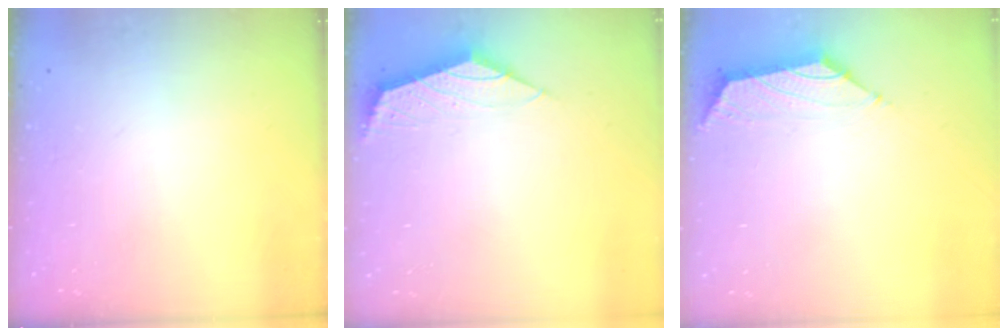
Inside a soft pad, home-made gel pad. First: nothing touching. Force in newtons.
{"total": 2.1, "press": 2.0, "slide": 0.7}
{"total": 1.7, "press": 1.6, "slide": 0.6}